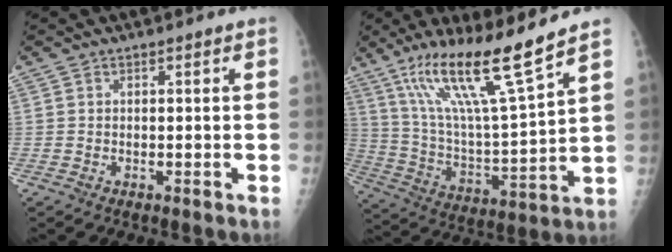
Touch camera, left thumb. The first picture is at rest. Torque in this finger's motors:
{"motor_torque": [1.15, -0.23, 1.56, -1.20, 0.44]}